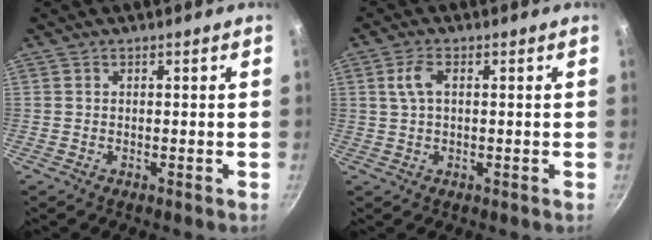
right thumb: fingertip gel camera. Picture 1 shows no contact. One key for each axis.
{"total": 3.8, "fx": 0.8, "fy": 2.0, "fz": 3.2, "tx": -0.066, "ty": 0.010, "tz": 0.014}